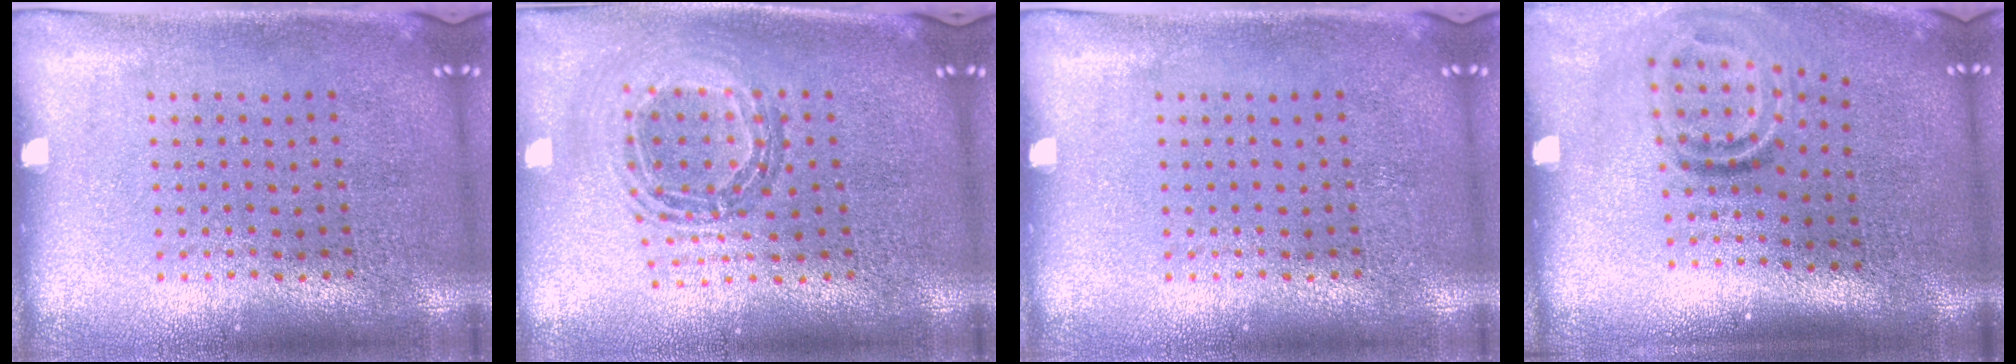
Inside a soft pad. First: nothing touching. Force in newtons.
{"total": 0.9, "press": 0.9, "slide": 0.1}
{"total": 0.0}
{"total": 2.0, "press": 1.1, "slide": 1.6}